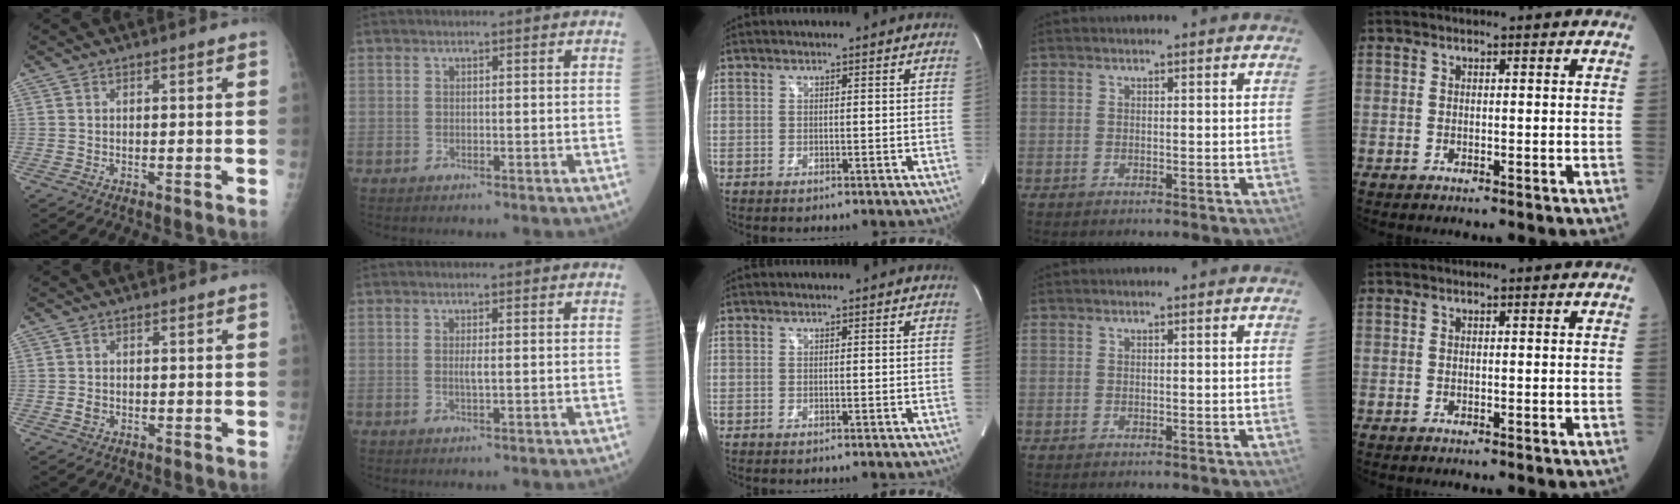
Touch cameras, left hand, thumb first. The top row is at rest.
{"thumb": {"total": 1.3, "force": [-0.2, 1.1, 0.7], "torque": [-0.009, 0.001, -0.002]}, "index": {"total": 1.2, "force": [-0.2, 0.0, 1.2], "torque": [-0.029, -0.006, -0.002]}}